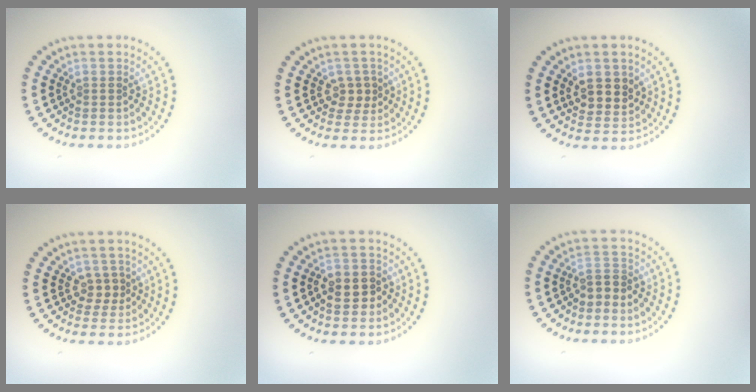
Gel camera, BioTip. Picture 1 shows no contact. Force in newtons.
{"total": 1.7, "press": 1.5, "slide": 0.8}
{"total": 2.9, "press": 2.7, "slide": 1.0}
{"total": 1.7, "press": 1.5, "slide": 0.8}
{"total": 2.8, "press": 2.7, "slide": 0.6}
{"total": 2.0, "press": 1.8, "slide": 1.0}